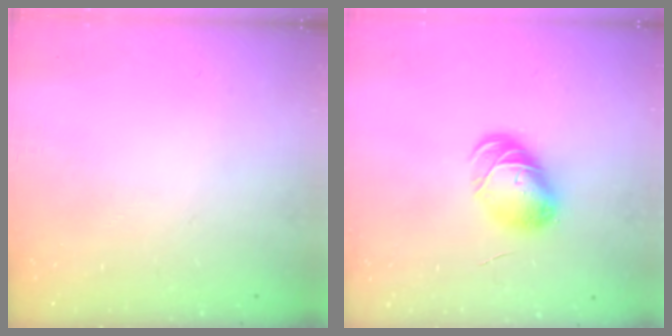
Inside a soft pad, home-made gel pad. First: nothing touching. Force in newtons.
{"total": 8.3, "press": 8.3, "slide": 0.8}